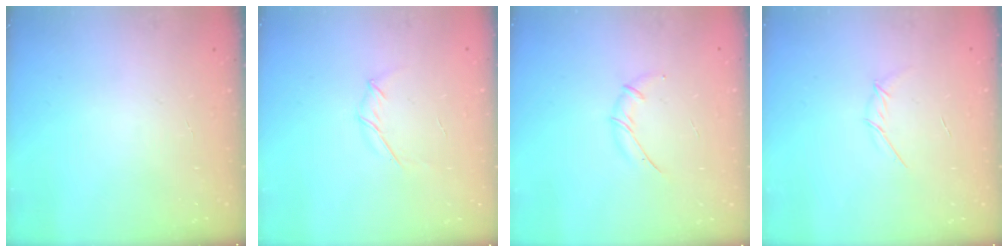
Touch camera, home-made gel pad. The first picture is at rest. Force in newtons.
{"total": 3.7, "press": 3.6, "slide": 1.0}
{"total": 5.4, "press": 5.3, "slide": 0.9}
{"total": 3.3, "press": 3.2, "slide": 0.8}